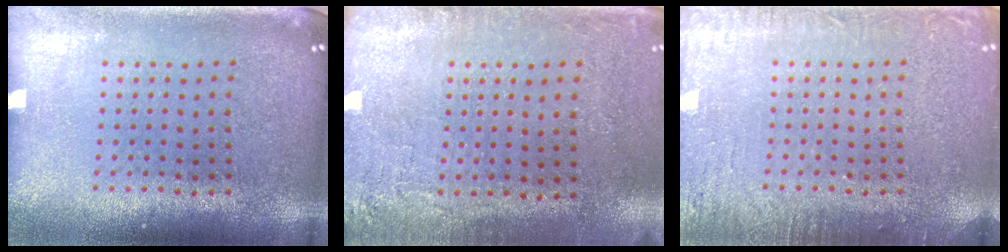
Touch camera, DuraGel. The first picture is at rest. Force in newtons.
{"total": 2.7, "press": 2.2, "slide": 1.5}
{"total": 3.2, "press": 3.2, "slide": 0.4}